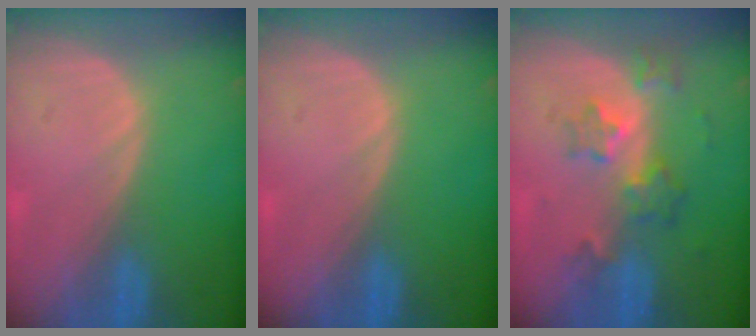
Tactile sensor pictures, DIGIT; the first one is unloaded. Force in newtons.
{"total": 0.0}
{"total": 6.1, "press": 5.5, "slide": 2.7}